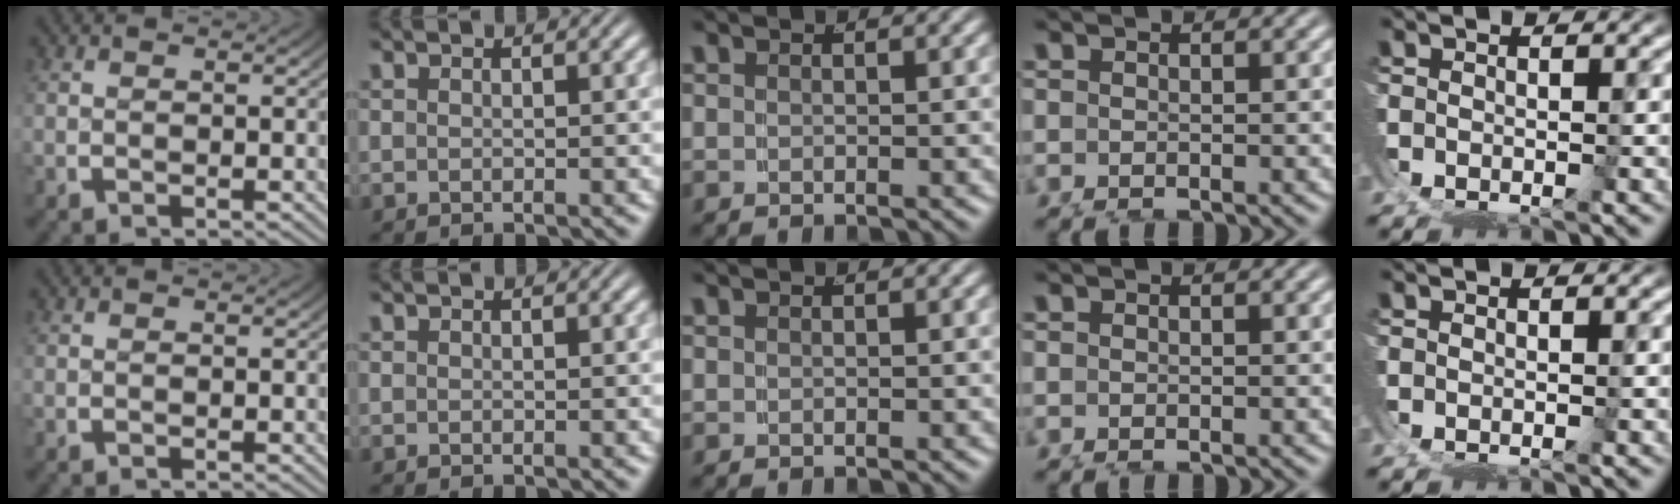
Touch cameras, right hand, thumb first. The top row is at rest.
{}